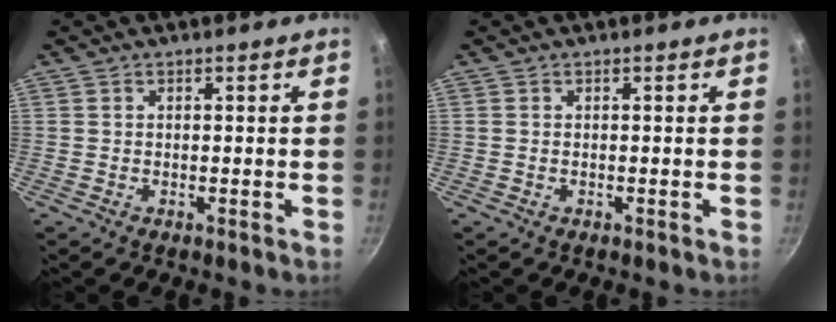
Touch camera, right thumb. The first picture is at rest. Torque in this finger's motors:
{"motor_torque": [-0.09, -0.08, -0.35, -0.27, -0.04]}